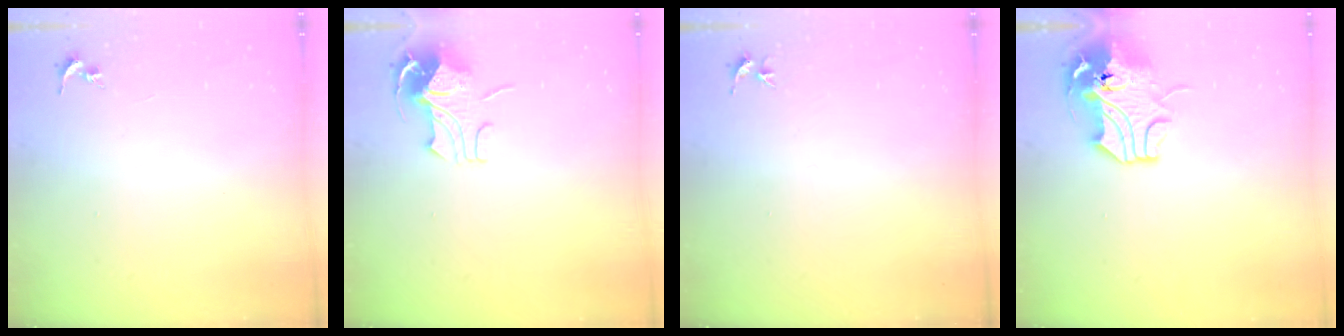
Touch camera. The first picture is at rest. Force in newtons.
{"total": 8.9, "press": 8.9, "slide": 0.7}
{"total": 3.3, "press": 3.3, "slide": 0.4}
{"total": 12.0, "press": 11.8, "slide": 2.2}